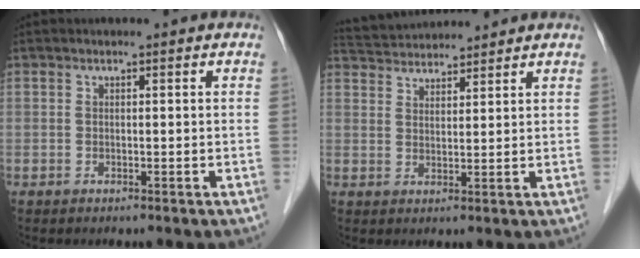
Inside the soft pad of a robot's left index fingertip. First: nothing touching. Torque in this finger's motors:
{"motor_torque": [-0.75, -0.93, 0.01, 0.01]}